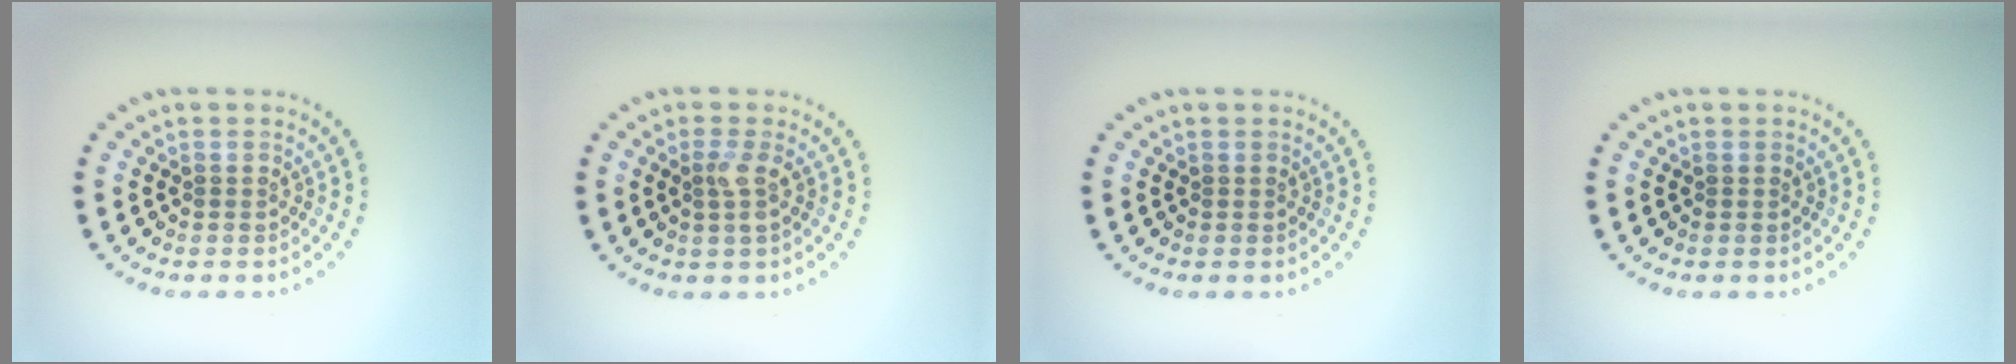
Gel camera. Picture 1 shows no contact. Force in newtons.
{"total": 1.5, "press": 1.2, "slide": 1.0}
{"total": 0.0}
{"total": 0.0}